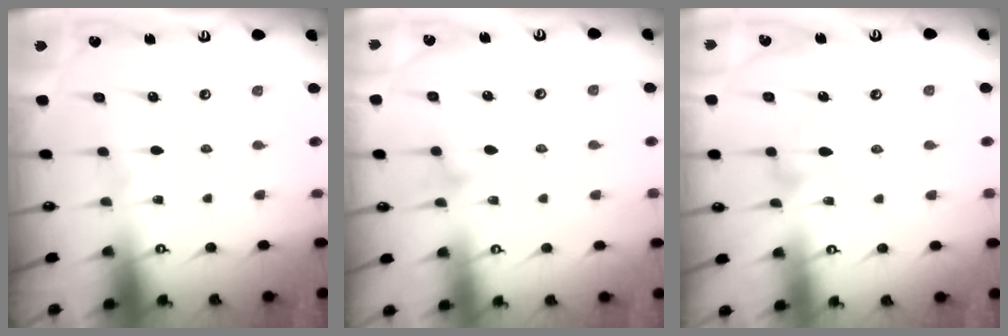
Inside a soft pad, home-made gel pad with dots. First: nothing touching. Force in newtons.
{"total": 7.5, "press": 7.5, "slide": 0.6}
{"total": 7.7, "press": 7.7, "slide": 0.5}